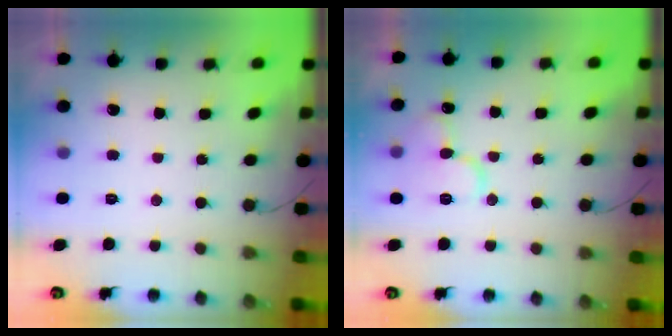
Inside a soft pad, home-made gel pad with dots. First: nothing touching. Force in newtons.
{"total": 12.2, "press": 12.1, "slide": 1.6}